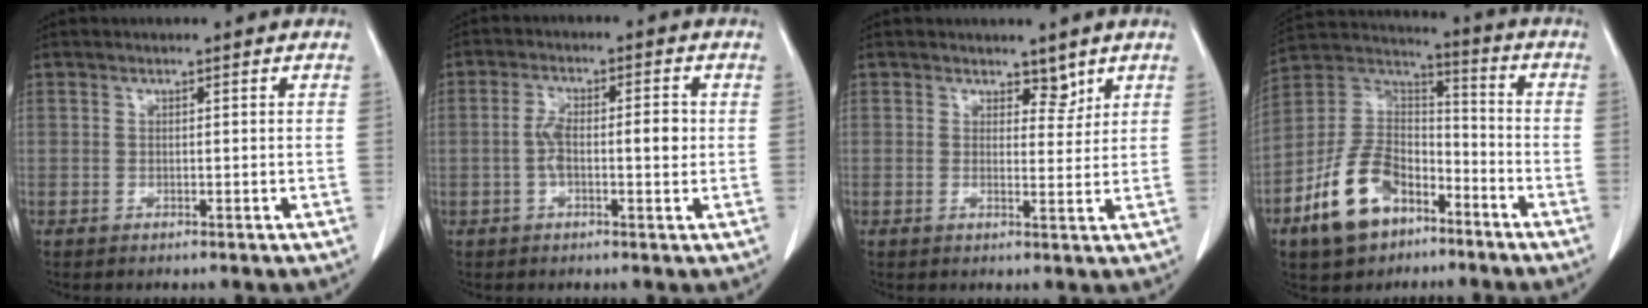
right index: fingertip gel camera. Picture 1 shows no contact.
{"total": 6.0, "force": [-0.3, 2.0, 5.6], "torque": [-0.105, 0.017, -0.007]}
{"total": 0.0}
{"total": 14.5, "force": [-8.0, 8.5, 8.6], "torque": [-0.181, 0.018, -0.149]}